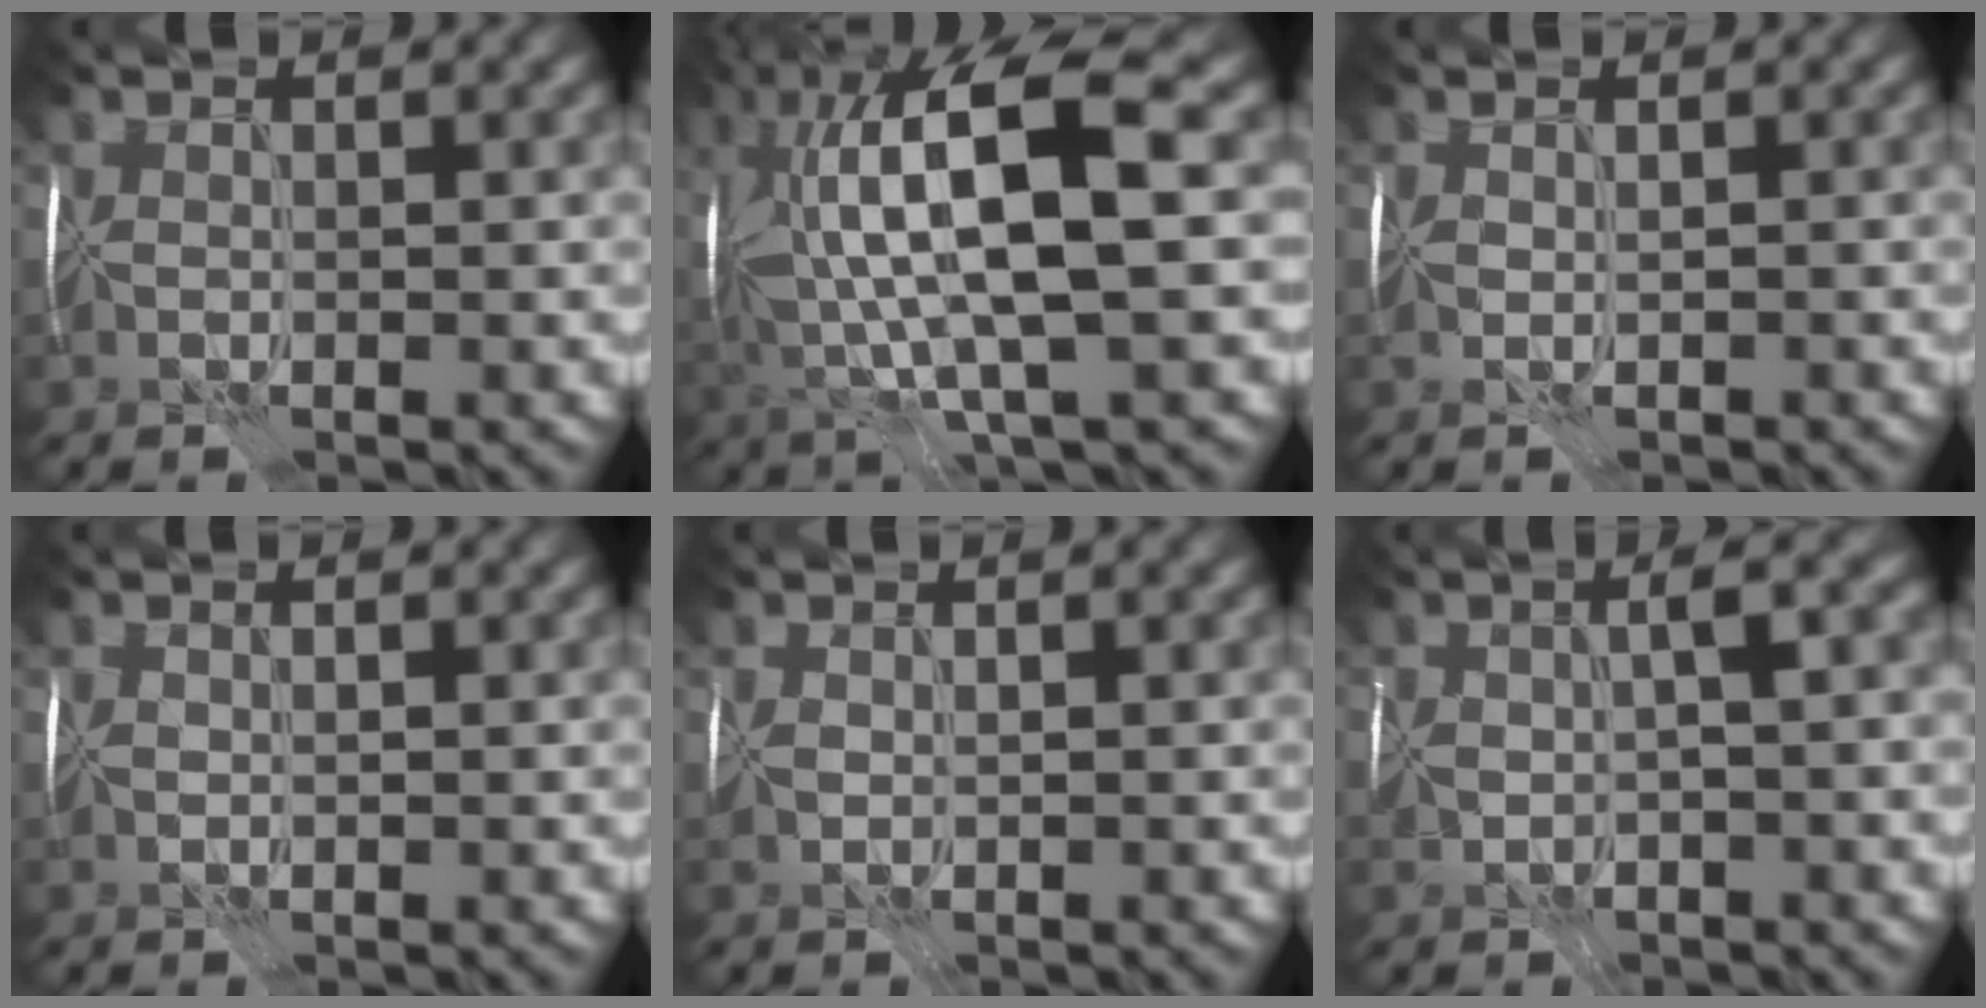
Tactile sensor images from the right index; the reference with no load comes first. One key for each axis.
{"total": 14.1, "fx": 2.3, "fy": 4.0, "fz": 13.3, "tx": -0.253, "ty": 0.020, "tz": 0.048}
{"total": 0.8, "fx": -0.4, "fy": 0.4, "fz": 0.6, "tx": -0.015, "ty": -0.002, "tz": -0.007}
{"total": 0.6, "fx": -0.1, "fy": 0.4, "fz": 0.4, "tx": -0.009, "ty": 0.004, "tz": -0.002}
{"total": 1.8, "fx": 0.0, "fy": 1.0, "fz": 1.6, "tx": -0.030, "ty": 0.003, "tz": -0.001}
{"total": 4.5, "fx": -1.0, "fy": 1.9, "fz": 4.0, "tx": -0.073, "ty": 0.007, "tz": -0.026}